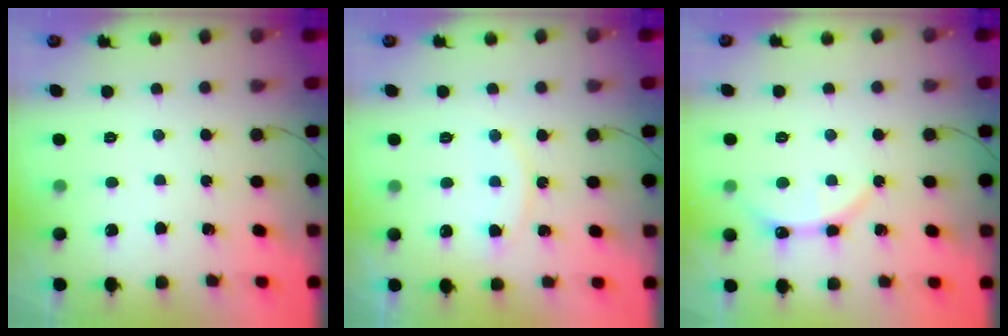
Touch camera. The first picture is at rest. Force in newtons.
{"total": 7.6, "press": 7.6, "slide": 0.5}
{"total": 4.4, "press": 4.0, "slide": 1.8}